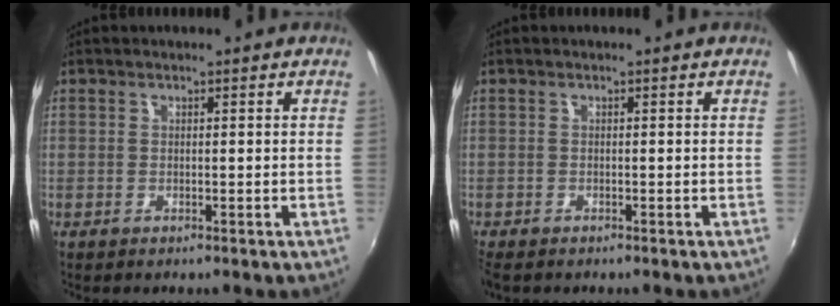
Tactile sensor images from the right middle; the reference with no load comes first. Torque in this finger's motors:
{"motor_torque": [0.53, -0.63, 0.00, 0.04]}